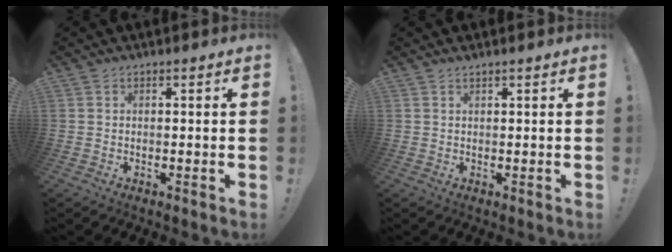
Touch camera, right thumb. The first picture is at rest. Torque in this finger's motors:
{"motor_torque": [-0.25, -0.25, -0.12, 0.20, -0.03]}